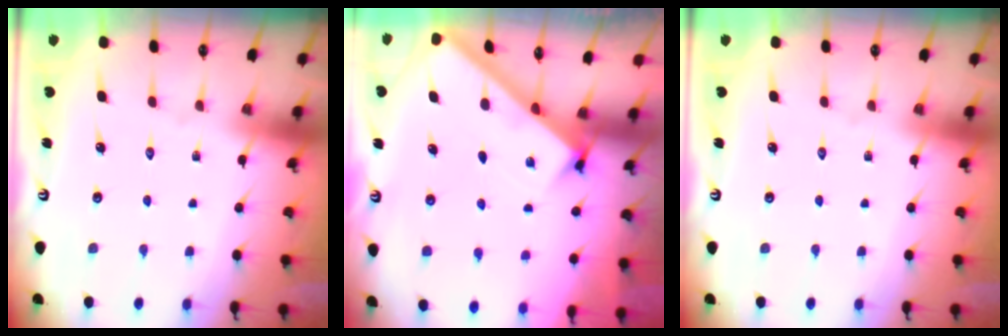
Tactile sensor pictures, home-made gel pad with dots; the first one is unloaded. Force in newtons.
{"total": 2.8, "press": 2.7, "slide": 0.3}
{"total": 0.0}